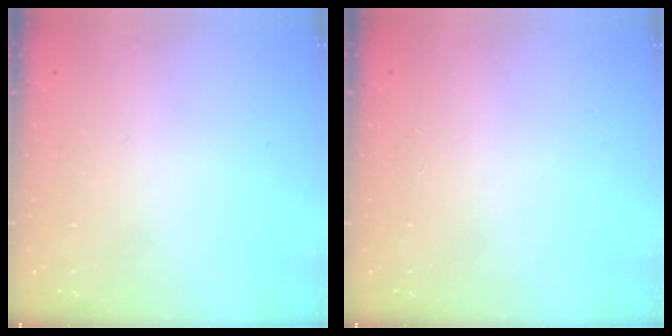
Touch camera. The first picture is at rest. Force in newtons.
{"total": 0.0}